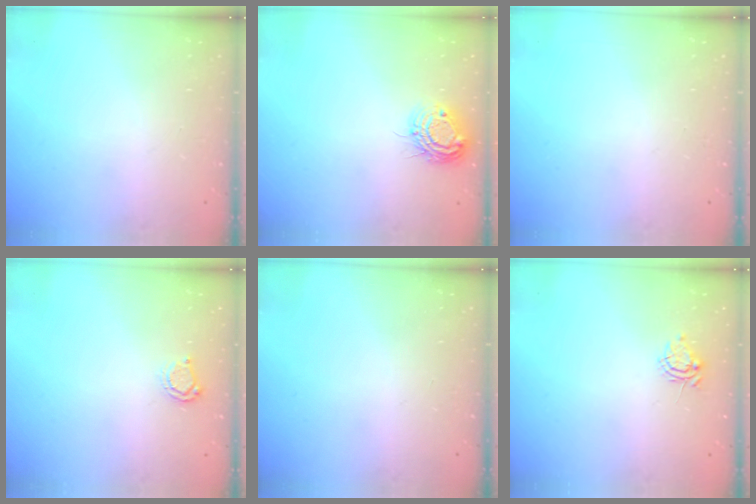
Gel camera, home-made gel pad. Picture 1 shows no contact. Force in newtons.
{"total": 9.9, "press": 9.9, "slide": 0.7}
{"total": 0.0}
{"total": 4.7, "press": 4.6, "slide": 0.6}
{"total": 0.0}
{"total": 5.9, "press": 5.9, "slide": 0.5}